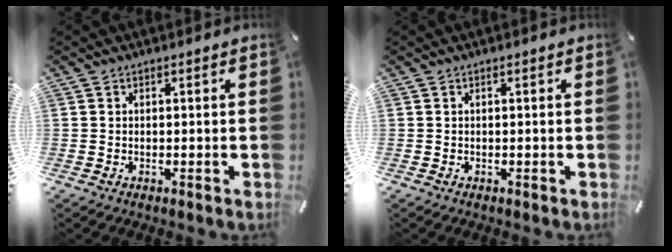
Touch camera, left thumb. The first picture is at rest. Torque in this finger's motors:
{"motor_torque": [0.00, 0.00, 0.00, 0.00, 0.00]}